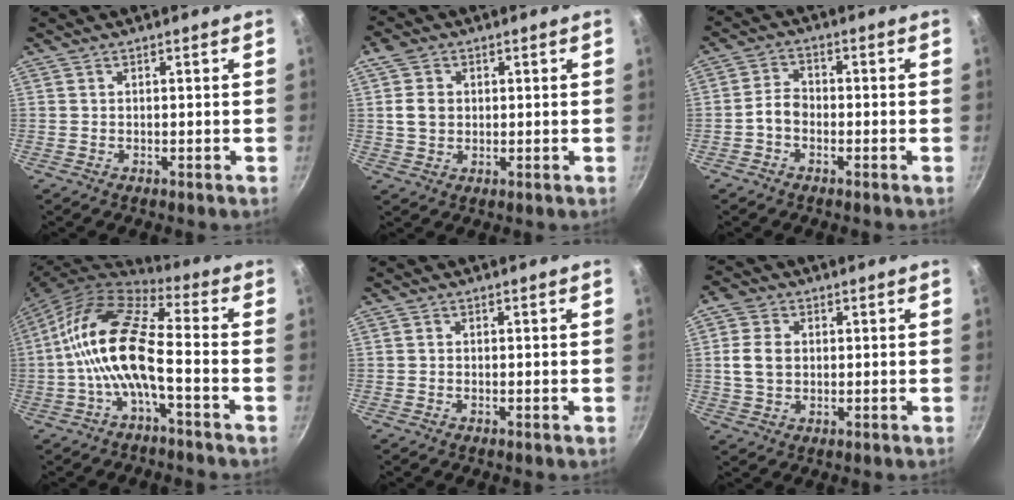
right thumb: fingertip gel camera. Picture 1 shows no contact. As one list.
[{"total": 5.3, "force": [0.9, 4.3, 3.0], "torque": [-0.039, -0.001, 0.012]}, {"total": 3.7, "force": [-1.5, 2.6, 2.1], "torque": [-0.033, 0.026, -0.035]}, {"total": 14.0, "force": [-2.8, 4.9, 12.8], "torque": [-0.256, 0.039, -0.068]}, {"total": 0.0}, {"total": 6.8, "force": [0.9, 5.2, 4.2], "torque": [-0.061, 0.002, 0.011]}]